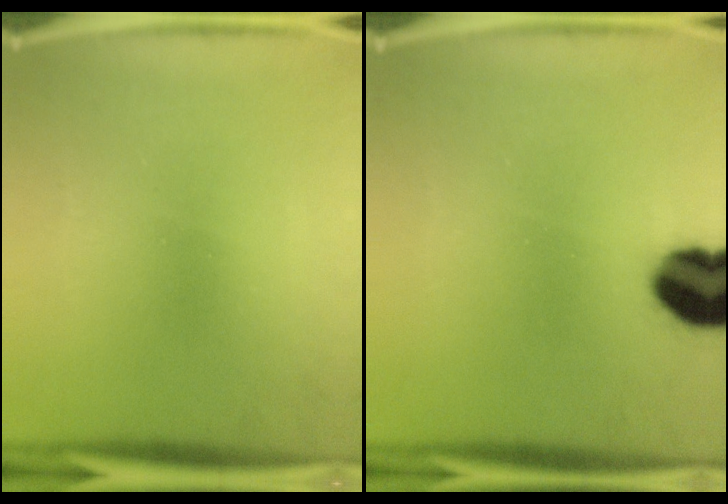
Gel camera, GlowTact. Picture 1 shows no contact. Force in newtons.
{"total": 12.7}